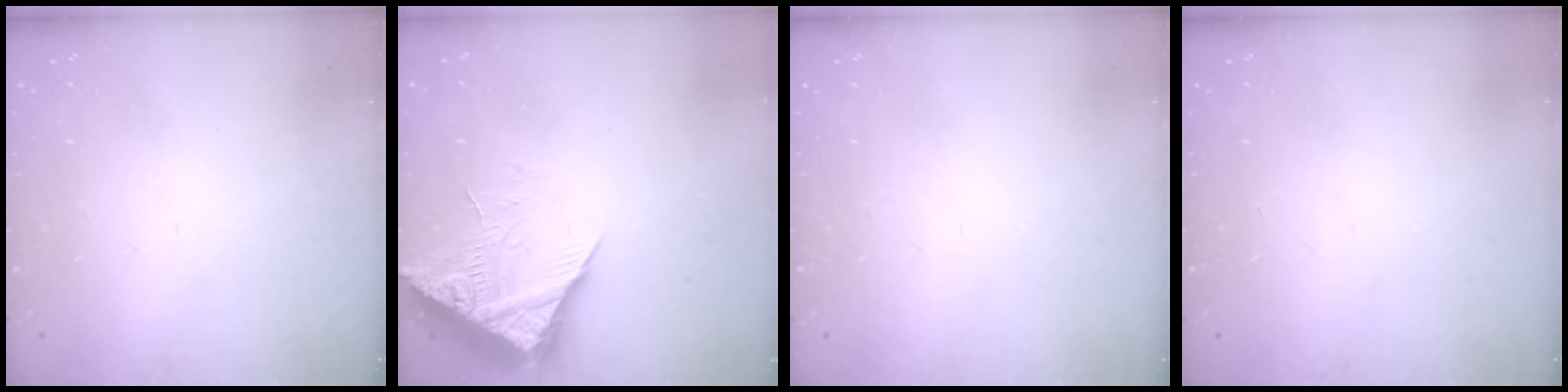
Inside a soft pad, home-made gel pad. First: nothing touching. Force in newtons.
{"total": 8.8, "press": 8.7, "slide": 0.9}
{"total": 0.0}
{"total": 0.0}